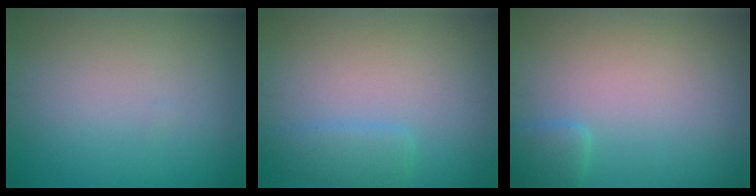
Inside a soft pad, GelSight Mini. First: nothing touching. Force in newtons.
{"total": 1.8, "press": 1.8, "slide": 0.2}
{"total": 1.5, "press": 1.5, "slide": 0.1}